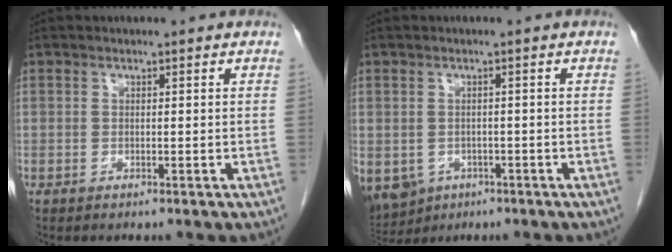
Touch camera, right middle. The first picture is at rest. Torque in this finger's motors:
{"motor_torque": [0.47, -0.22, 0.06, 0.04]}